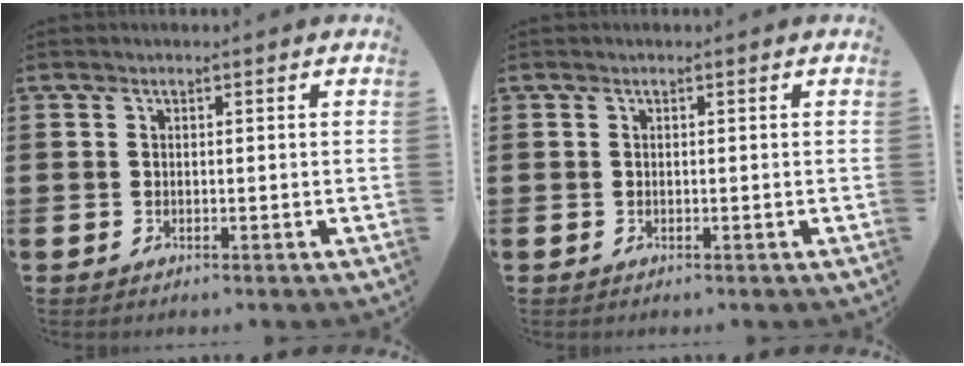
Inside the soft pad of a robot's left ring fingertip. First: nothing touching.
{"total": 0.0}